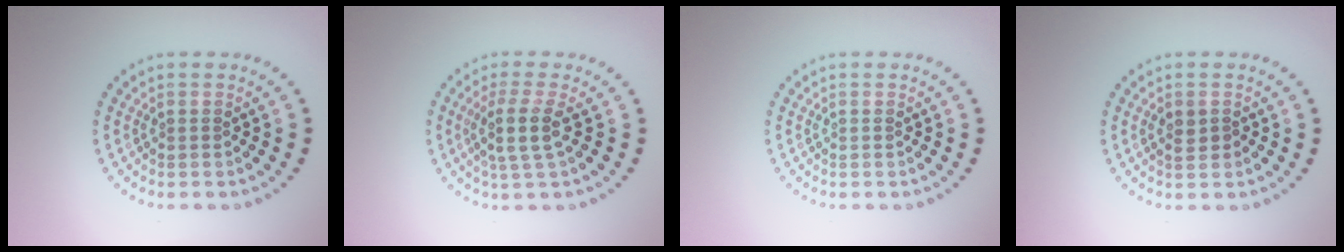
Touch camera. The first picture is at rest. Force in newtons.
{"total": 2.8, "press": 2.2, "slide": 1.8}
{"total": 0.0}
{"total": 1.5, "press": 1.5, "slide": 0.1}